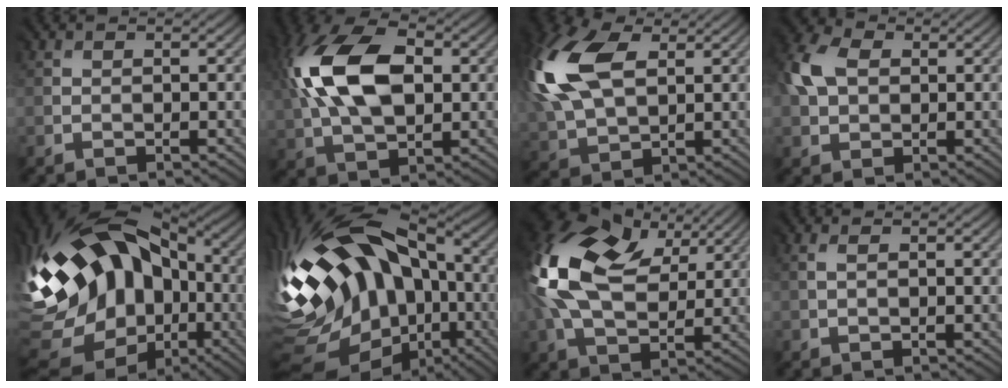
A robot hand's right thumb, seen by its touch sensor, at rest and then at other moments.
{"total": 14.2, "force": [3.1, 8.7, 10.8], "torque": [-0.242, 0.030, 0.050]}
{"total": 16.2, "force": [5.2, 10.2, 11.5], "torque": [-0.299, 0.025, 0.097]}
{"total": 7.2, "force": [2.1, 5.6, 4.0], "torque": [-0.114, 0.014, 0.033]}
{"total": 20.0, "force": [0.2, 14.6, 13.6], "torque": [-0.284, -0.010, 0.016]}
{"total": 19.0, "force": [0.5, 12.4, 14.4], "torque": [-0.293, 0.007, 0.011]}
{"total": 16.5, "force": [5.9, 10.6, 11.2], "torque": [-0.283, 0.017, 0.118]}
{"total": 1.2, "force": [0.5, 0.7, 0.8], "torque": [-0.017, 0.001, 0.014]}